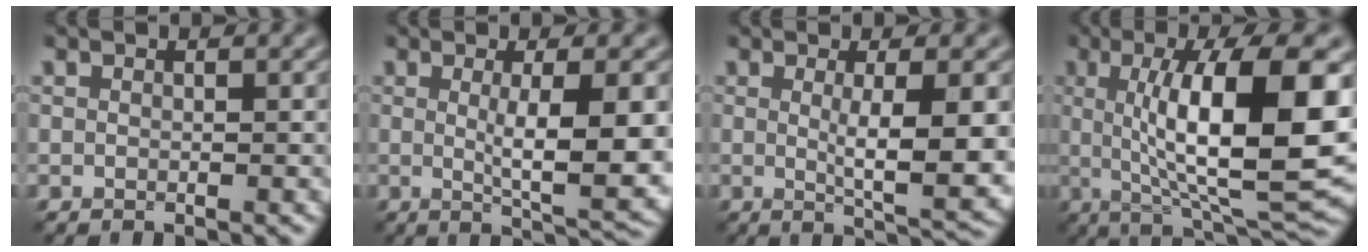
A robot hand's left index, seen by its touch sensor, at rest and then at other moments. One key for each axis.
{"total": 6.9, "fx": 0.2, "fy": 1.3, "fz": 6.8, "tx": -0.099, "ty": -0.004, "tz": 0.010}
{"total": 6.2, "fx": 0.2, "fy": 1.0, "fz": 6.1, "tx": -0.091, "ty": -0.004, "tz": 0.010}
{"total": 12.4, "fx": 1.3, "fy": 3.0, "fz": 12.0, "tx": -0.171, "ty": 0.002, "tz": 0.026}